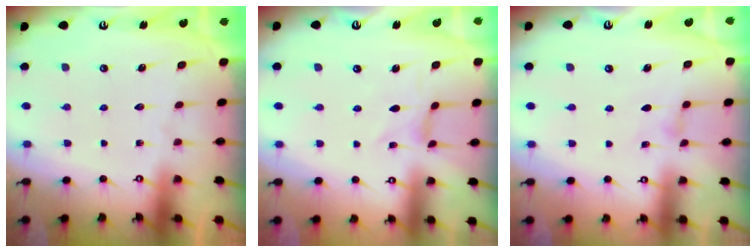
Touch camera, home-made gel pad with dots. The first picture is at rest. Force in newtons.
{"total": 0.7, "press": 0.6, "slide": 0.1}
{"total": 1.4, "press": 1.3, "slide": 0.3}